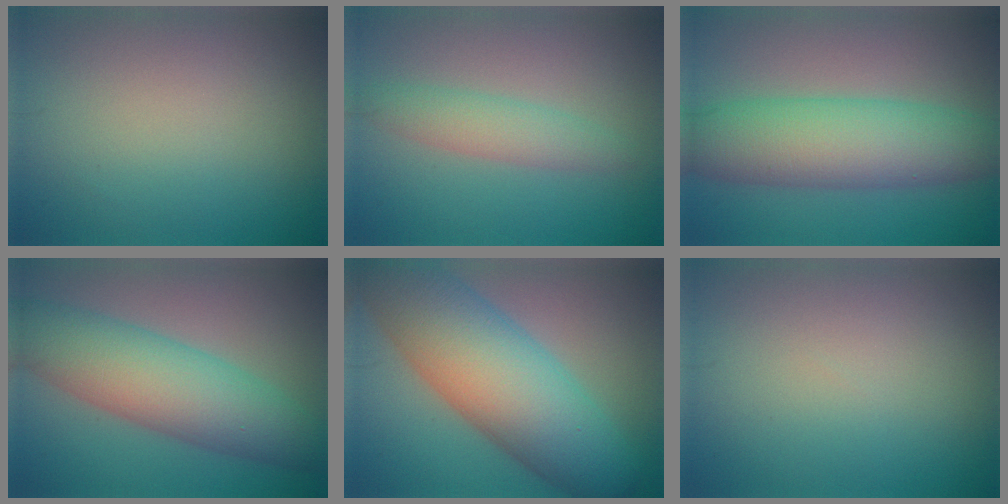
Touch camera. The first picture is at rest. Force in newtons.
{"total": 2.7, "press": 2.7, "slide": 0.0}
{"total": 7.9, "press": 7.9, "slide": 0.2}
{"total": 8.1, "press": 8.1, "slide": 0.2}
{"total": 12.2, "press": 12.2, "slide": 0.2}
{"total": 0.0}